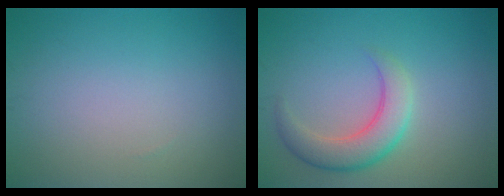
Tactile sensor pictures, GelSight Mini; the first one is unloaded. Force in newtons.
{"total": 4.3, "press": 4.3, "slide": 0.3}